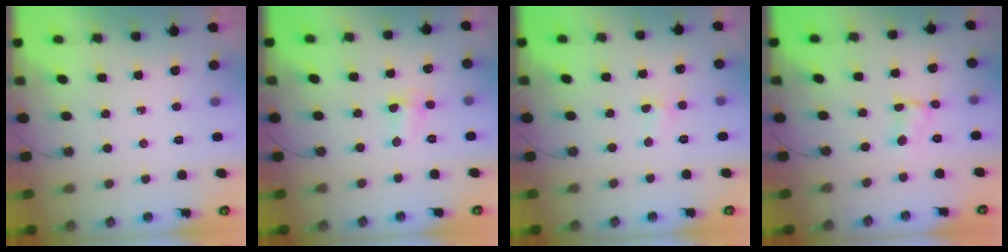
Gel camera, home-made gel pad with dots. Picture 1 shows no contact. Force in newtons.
{"total": 3.9, "press": 3.8, "slide": 0.6}
{"total": 3.0, "press": 2.9, "slide": 0.4}
{"total": 1.8, "press": 1.8, "slide": 0.3}